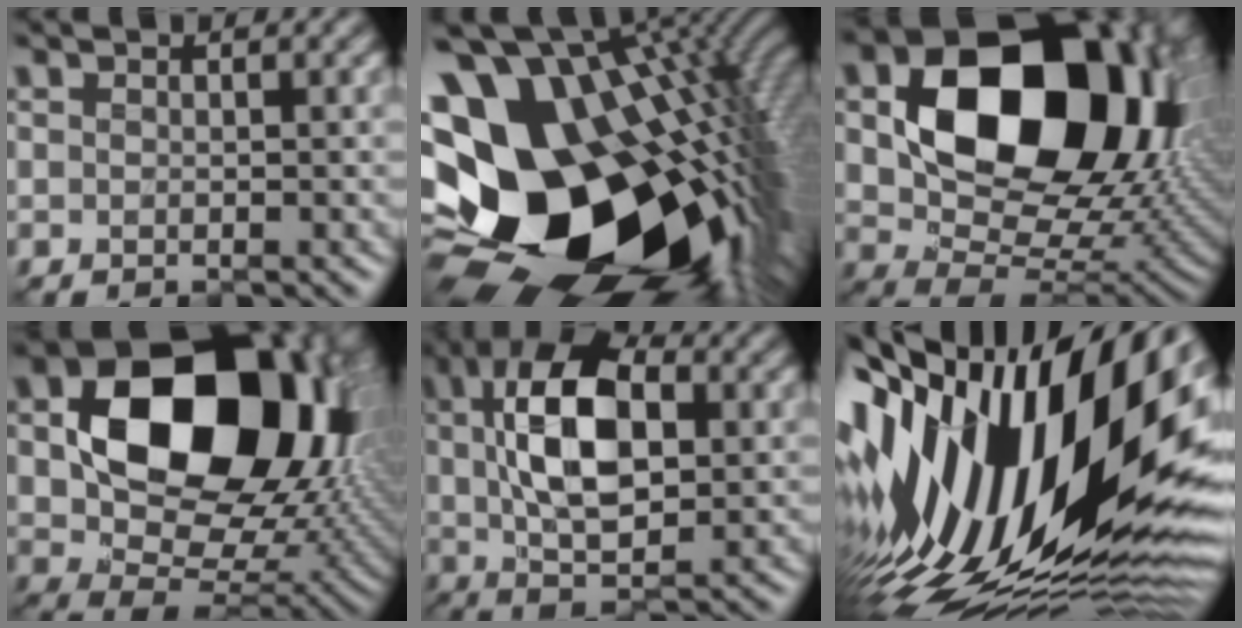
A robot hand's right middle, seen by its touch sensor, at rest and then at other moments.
{"total": 20.7, "force": [0.1, 14.6, 14.7], "torque": [-0.265, -0.073, 0.041]}
{"total": 16.7, "force": [4.1, 11.6, 11.3], "torque": [-0.177, -0.009, 0.081]}
{"total": 15.5, "force": [2.8, 10.8, 10.8], "torque": [-0.155, 0.001, 0.050]}
{"total": 10.9, "force": [1.5, 5.2, 9.4], "torque": [-0.167, 0.015, 0.019]}
{"total": 20.1, "force": [0.3, 9.8, 17.6], "torque": [-0.320, -0.031, -0.012]}